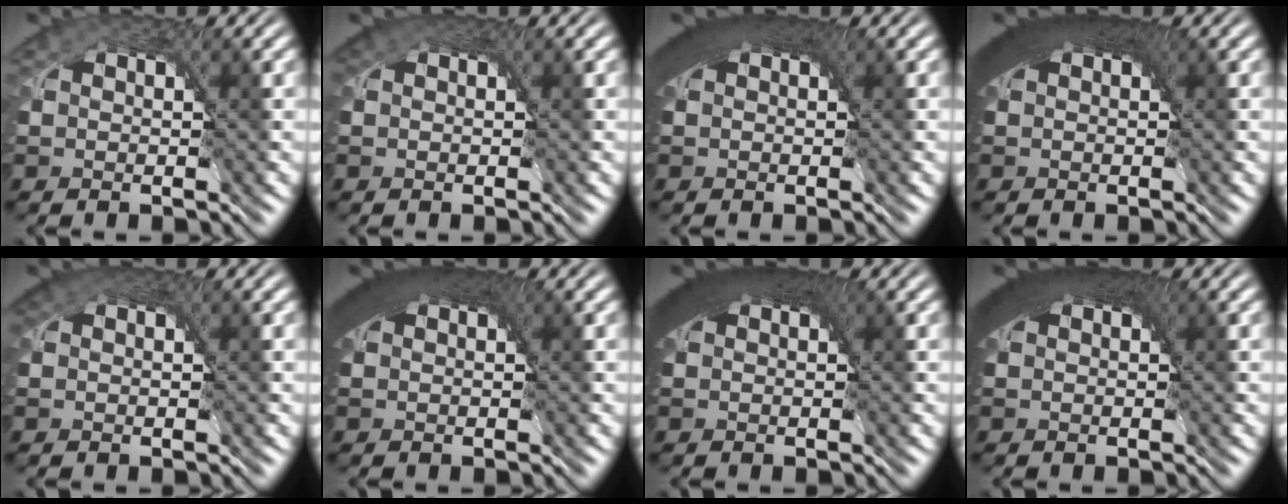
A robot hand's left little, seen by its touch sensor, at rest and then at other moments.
{"total": 1.4, "force": [0.8, 0.9, 0.8], "torque": [-0.015, 0.003, 0.009]}
{"total": 7.1, "force": [2.9, 3.5, 5.5], "torque": [-0.088, 0.016, 0.032]}
{"total": 8.7, "force": [3.1, 4.3, 6.9], "torque": [-0.107, 0.020, 0.033]}
{"total": 2.0, "force": [1.1, 1.3, 1.1], "torque": [-0.021, 0.004, 0.012]}
{"total": 7.6, "force": [3.0, 3.7, 5.9], "torque": [-0.093, 0.017, 0.032]}
{"total": 8.7, "force": [3.1, 4.3, 6.9], "torque": [-0.107, 0.019, 0.033]}
{"total": 8.6, "force": [3.1, 4.3, 6.8], "torque": [-0.107, 0.020, 0.033]}